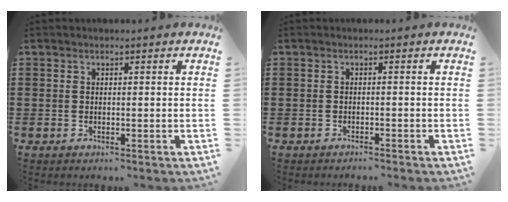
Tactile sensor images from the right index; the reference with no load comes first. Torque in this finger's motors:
{"motor_torque": [-0.17, 0.11, -0.02, -0.04]}